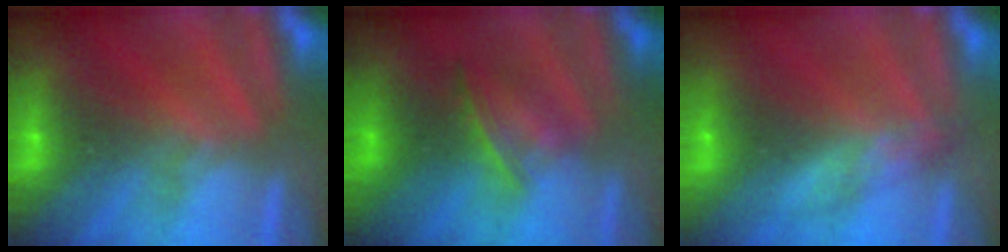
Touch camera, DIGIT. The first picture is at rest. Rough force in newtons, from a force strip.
{"total": 3.3}
{"total": 2.8}